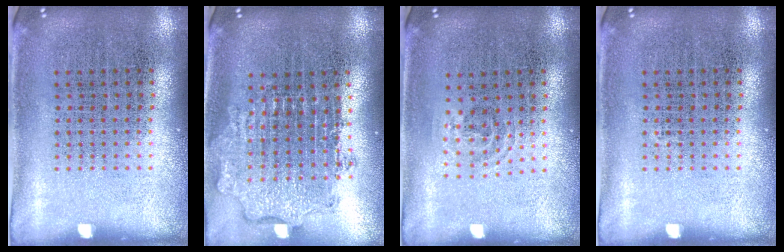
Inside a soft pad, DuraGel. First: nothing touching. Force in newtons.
{"total": 1.9, "press": 1.4, "slide": 1.2}
{"total": 0.9, "press": 0.6, "slide": 0.6}
{"total": 0.0}